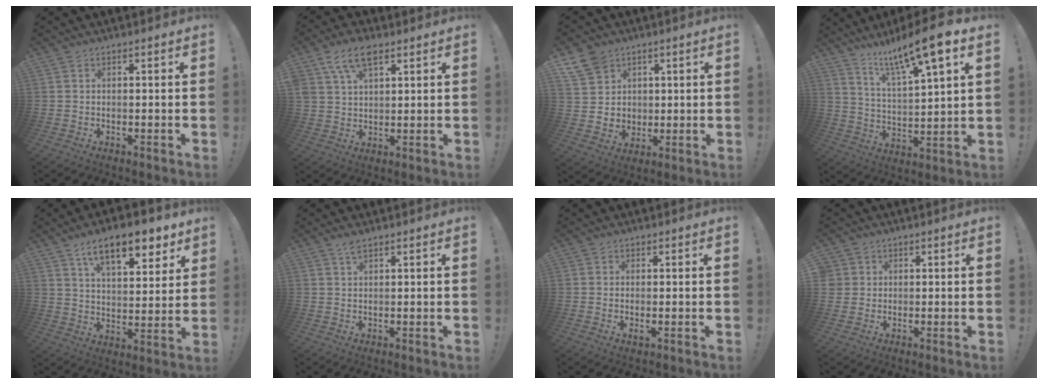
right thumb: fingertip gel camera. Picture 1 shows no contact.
{"total": 8.8, "force": [5.0, 4.6, 5.6], "torque": [-0.111, -0.002, 0.098]}
{"total": 10.3, "force": [5.3, 8.4, 3.0], "torque": [-0.052, -0.024, 0.111]}
{"total": 14.0, "force": [10.2, 1.5, 9.5], "torque": [-0.176, -0.063, 0.164]}
{"total": 14.2, "force": [9.0, 5.5, 9.5], "torque": [-0.145, -0.045, 0.152]}
{"total": 2.2, "force": [1.5, 0.5, 1.5], "torque": [-0.027, -0.002, 0.026]}
{"total": 1.4, "force": [0.0, 0.2, 1.3], "torque": [-0.017, -0.003, 0.000]}
{"total": 2.7, "force": [0.9, 2.5, 0.3], "torque": [-0.013, 0.001, 0.018]}